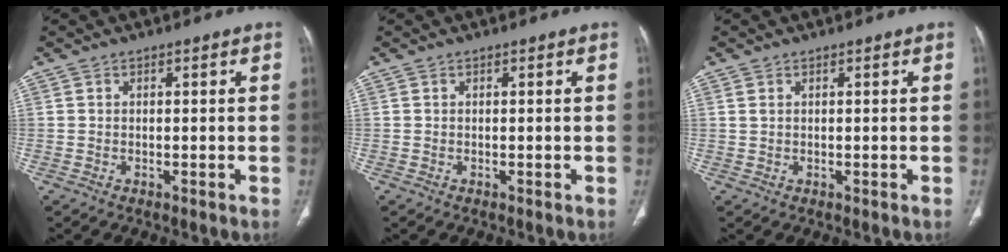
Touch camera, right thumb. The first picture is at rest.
{"total": 0.0}
{"total": 0.8, "force": [0.4, 0.4, 0.5], "torque": [-0.011, 0.008, 0.012]}